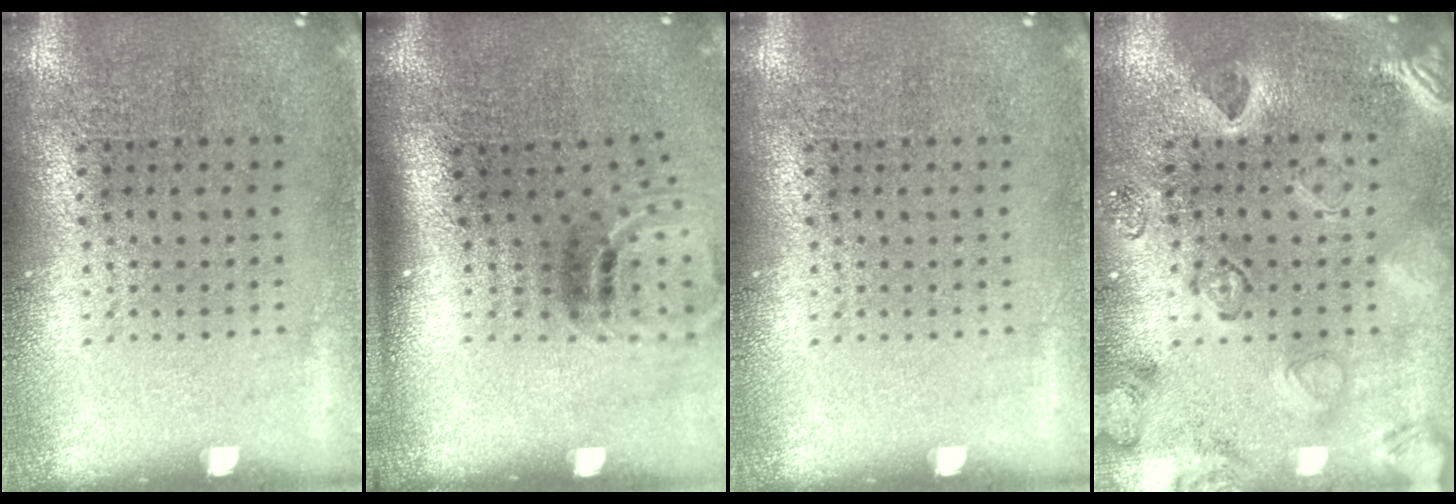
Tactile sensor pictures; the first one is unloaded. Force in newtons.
{"total": 2.0, "press": 1.2, "slide": 1.6}
{"total": 0.0}
{"total": 2.3, "press": 2.1, "slide": 1.0}